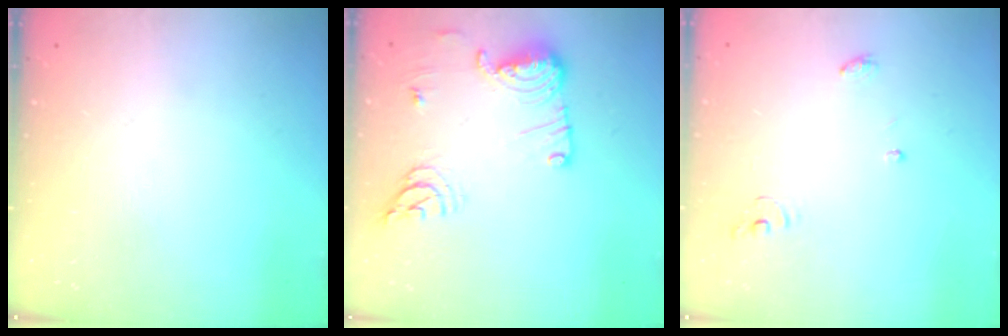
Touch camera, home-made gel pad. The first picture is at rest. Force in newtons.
{"total": 17.5, "press": 16.1, "slide": 6.9}
{"total": 3.9, "press": 3.9, "slide": 0.2}